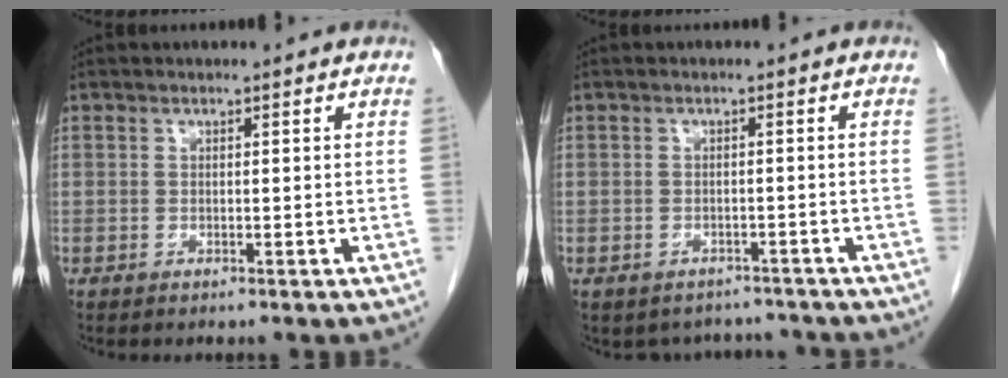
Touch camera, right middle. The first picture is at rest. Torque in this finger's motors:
{"motor_torque": [0.10, -0.09, 0.01, 0.02]}